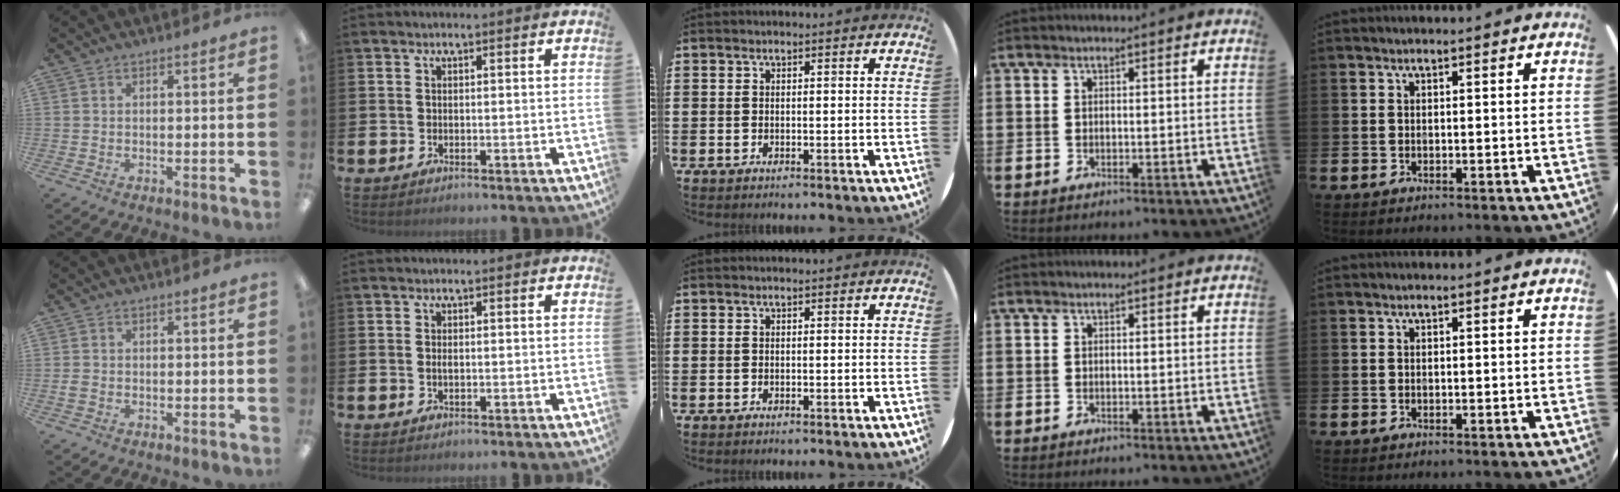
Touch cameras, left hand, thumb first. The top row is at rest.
{"thumb": {"total": 0.9, "force": [-0.1, 0.7, 0.6], "torque": [-0.011, 0.003, -0.003]}, "index": {"total": 0.5, "force": [0.0, 0.2, 0.5], "torque": [-0.010, 0.000, 0.001]}}